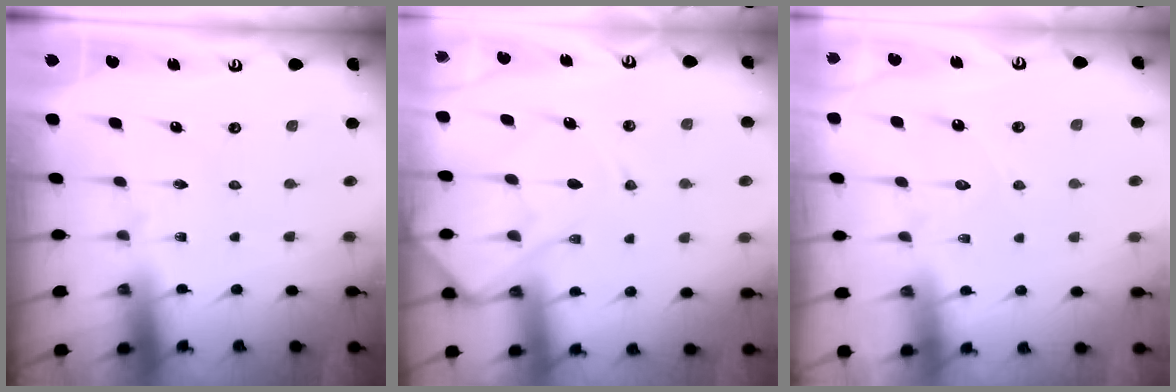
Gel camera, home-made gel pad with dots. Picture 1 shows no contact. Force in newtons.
{"total": 13.4, "press": 13.4, "slide": 1.5}
{"total": 6.1, "press": 6.1, "slide": 0.6}